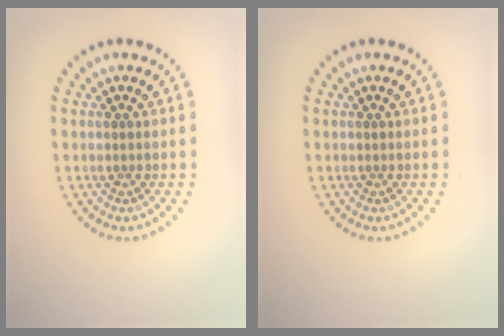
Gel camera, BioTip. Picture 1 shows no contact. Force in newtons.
{"total": 0.0}